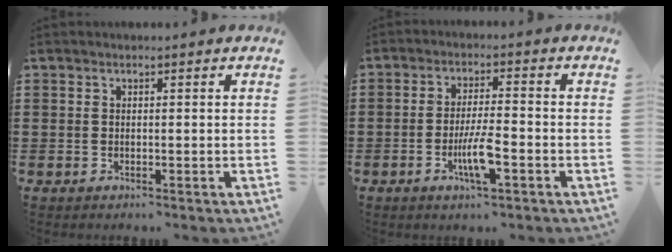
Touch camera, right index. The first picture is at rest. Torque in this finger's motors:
{"motor_torque": [0.32, 0.00, 0.43, 0.11]}